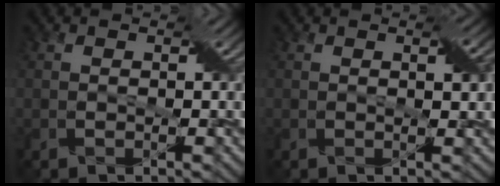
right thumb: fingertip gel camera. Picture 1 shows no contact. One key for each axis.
{"total": 2.3, "fx": 0.6, "fy": 0.5, "fz": 2.2, "tx": -0.035, "ty": 0.003, "tz": 0.011}